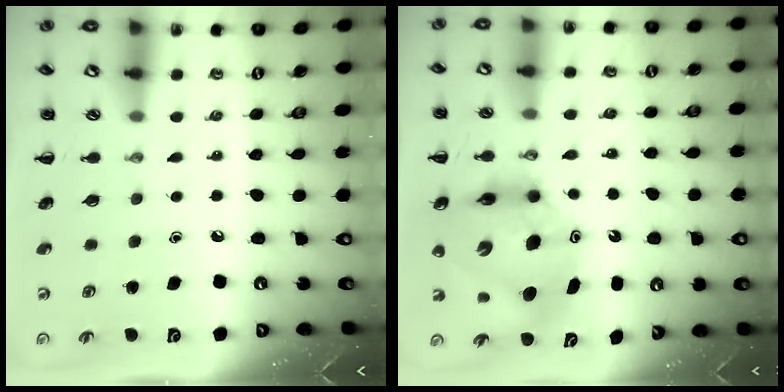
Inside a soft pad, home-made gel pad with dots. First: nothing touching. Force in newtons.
{"total": 13.1, "press": 12.6, "slide": 3.8}